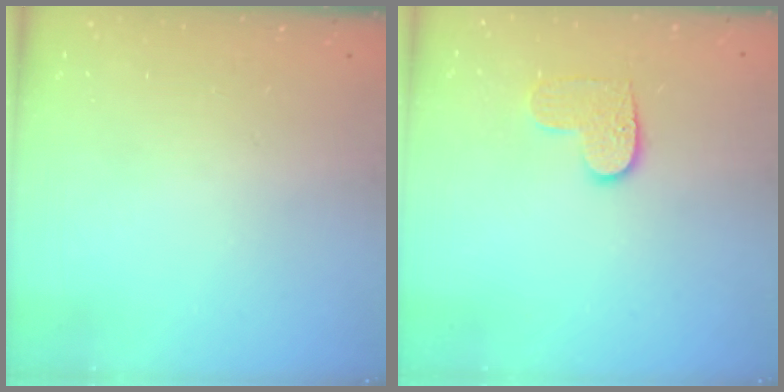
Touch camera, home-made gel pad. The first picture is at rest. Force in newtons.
{"total": 6.4, "press": 6.4, "slide": 0.3}